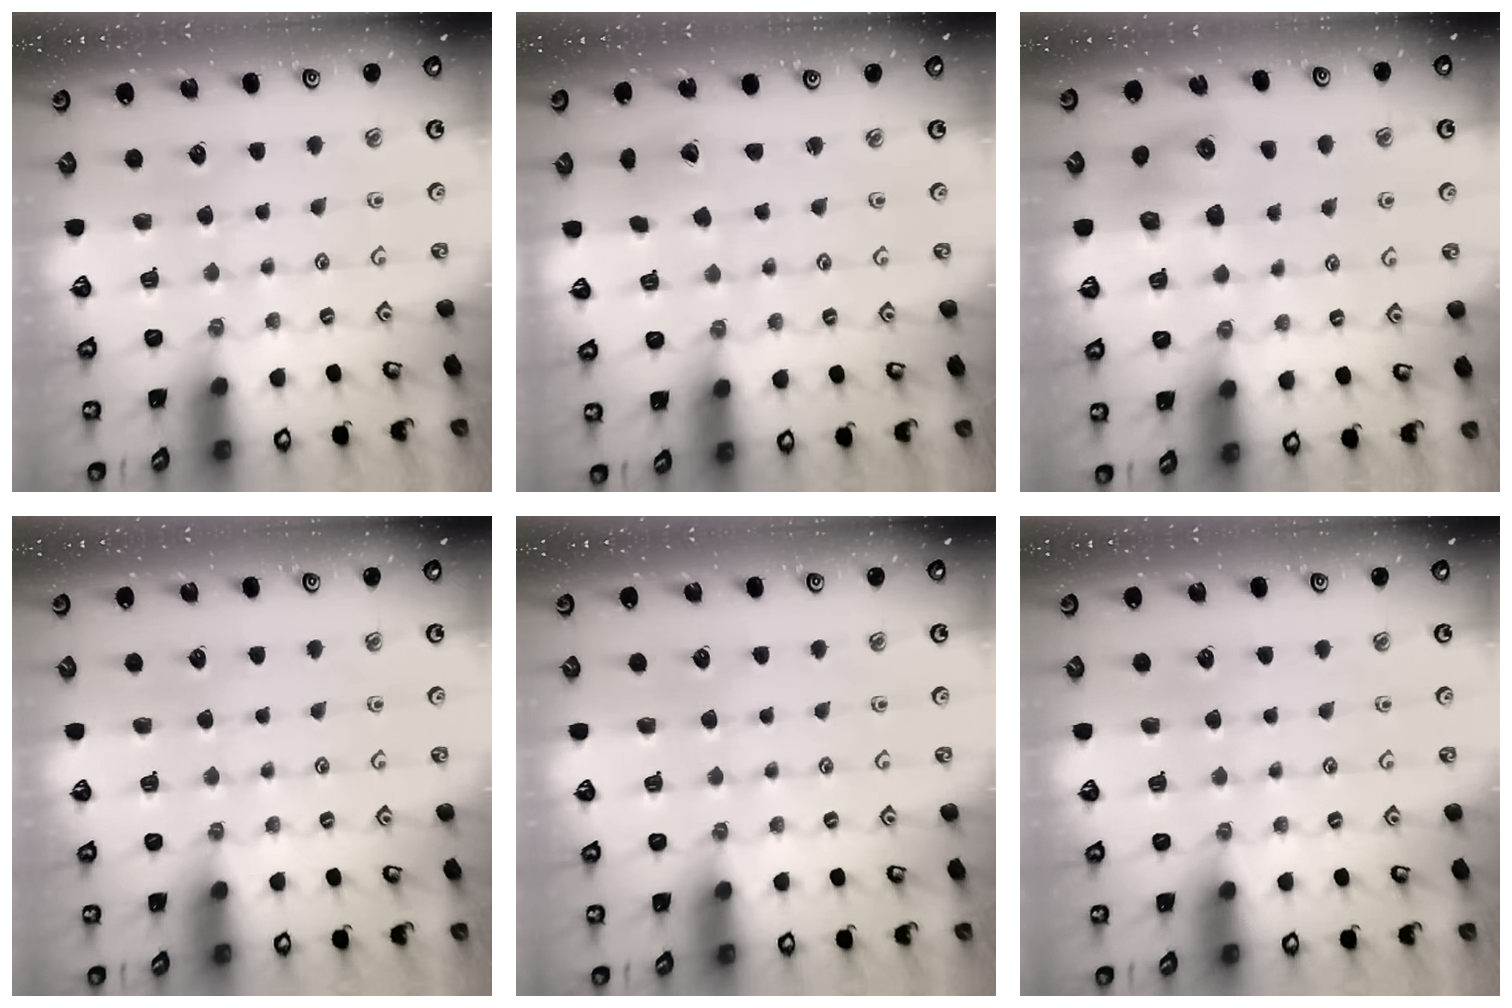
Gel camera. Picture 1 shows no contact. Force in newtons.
{"total": 2.6, "press": 2.6, "slide": 0.3}
{"total": 7.6, "press": 7.5, "slide": 1.0}
{"total": 0.0}
{"total": 0.0}
{"total": 0.0}